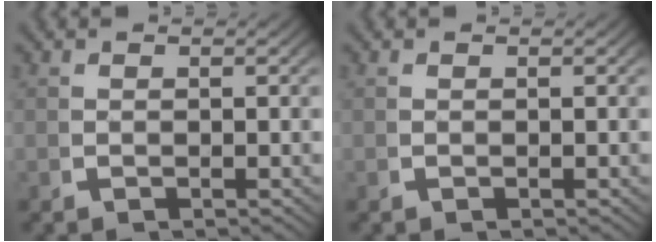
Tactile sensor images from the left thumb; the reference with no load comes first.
{"total": 0.0}